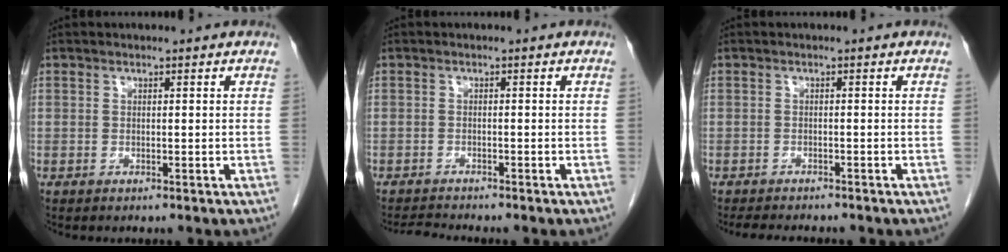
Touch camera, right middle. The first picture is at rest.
{"total": 2.2, "force": [-2.1, -0.5, 0.1], "torque": [-0.008, -0.014, -0.038]}
{"total": 6.1, "force": [-5.4, 1.2, 2.5], "torque": [-0.034, -0.008, -0.078]}